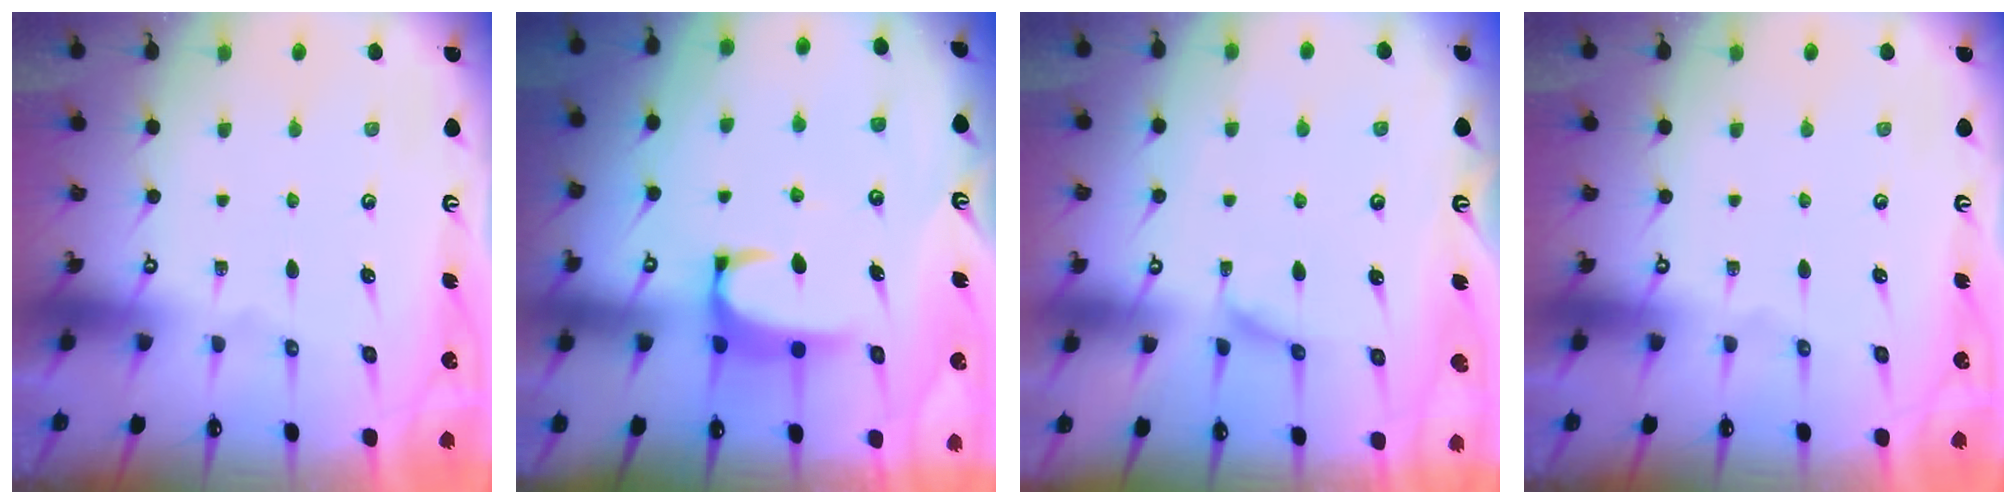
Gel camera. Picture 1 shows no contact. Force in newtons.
{"total": 2.0, "press": 2.0, "slide": 0.3}
{"total": 1.2, "press": 0.8, "slide": 0.8}
{"total": 0.0}